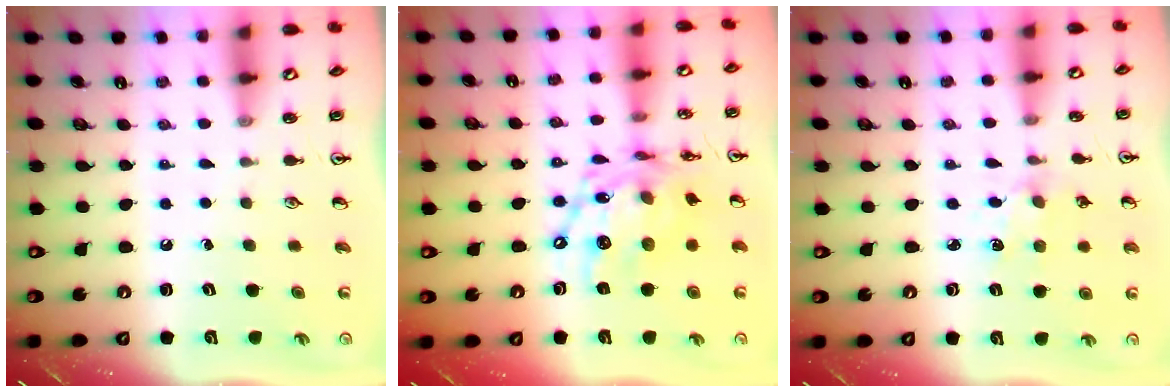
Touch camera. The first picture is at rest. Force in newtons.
{"total": 15.9, "press": 15.8, "slide": 1.1}
{"total": 2.8, "press": 2.7, "slide": 0.4}